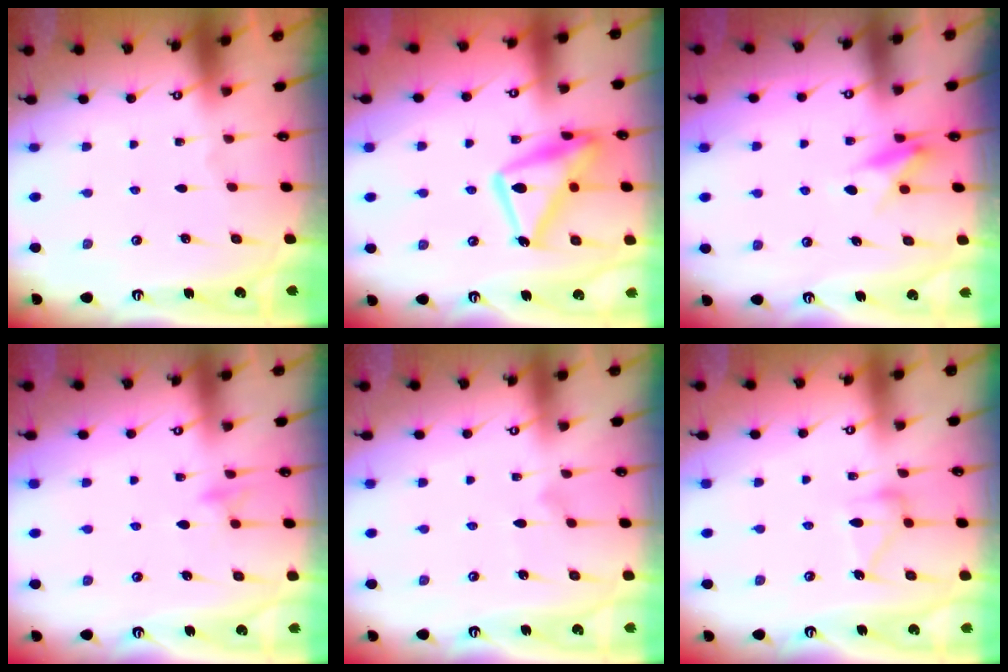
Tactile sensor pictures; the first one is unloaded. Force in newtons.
{"total": 17.8, "press": 17.7, "slide": 1.3}
{"total": 8.5, "press": 8.4, "slide": 0.7}
{"total": 8.3, "press": 8.3, "slide": 0.9}
{"total": 8.0, "press": 7.9, "slide": 0.4}
{"total": 12.6, "press": 12.5, "slide": 0.6}